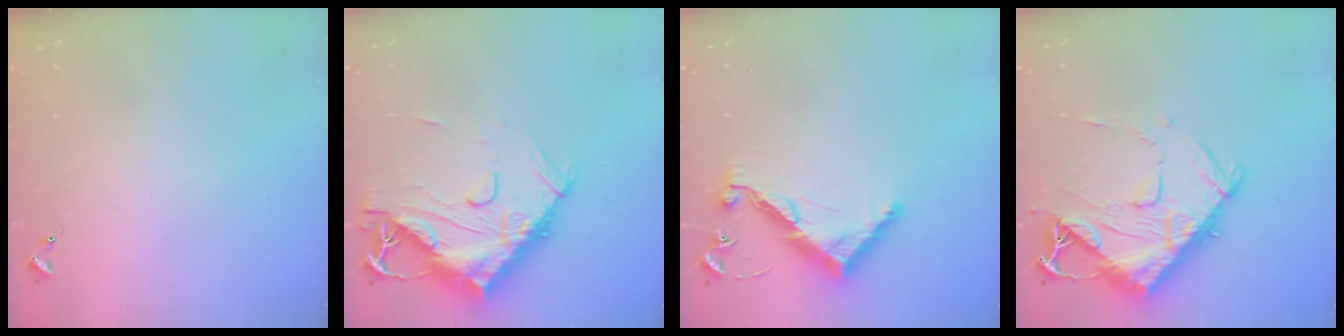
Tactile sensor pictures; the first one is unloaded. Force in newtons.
{"total": 18.5, "press": 18.4, "slide": 1.9}
{"total": 10.2, "press": 10.2, "slide": 0.4}
{"total": 15.6, "press": 15.6, "slide": 1.1}